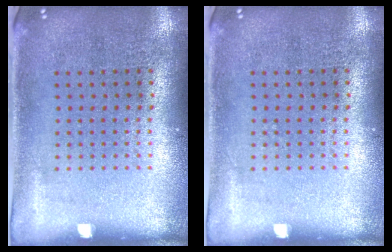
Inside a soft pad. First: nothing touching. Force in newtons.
{"total": 0.0}